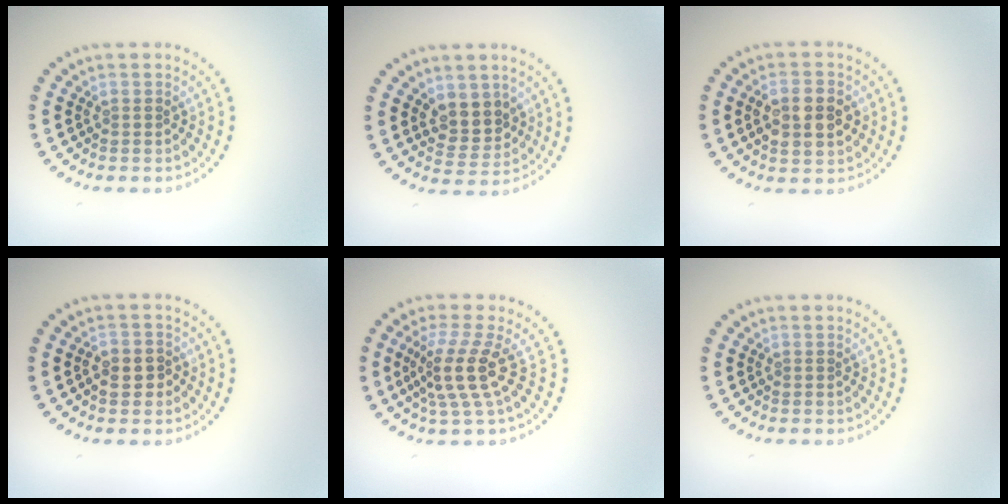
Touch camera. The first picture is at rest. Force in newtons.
{"total": 3.1, "press": 2.9, "slide": 1.1}
{"total": 3.7, "press": 3.7, "slide": 0.5}
{"total": 1.8, "press": 1.7, "slide": 0.5}
{"total": 3.9, "press": 2.8, "slide": 2.7}
{"total": 0.0}